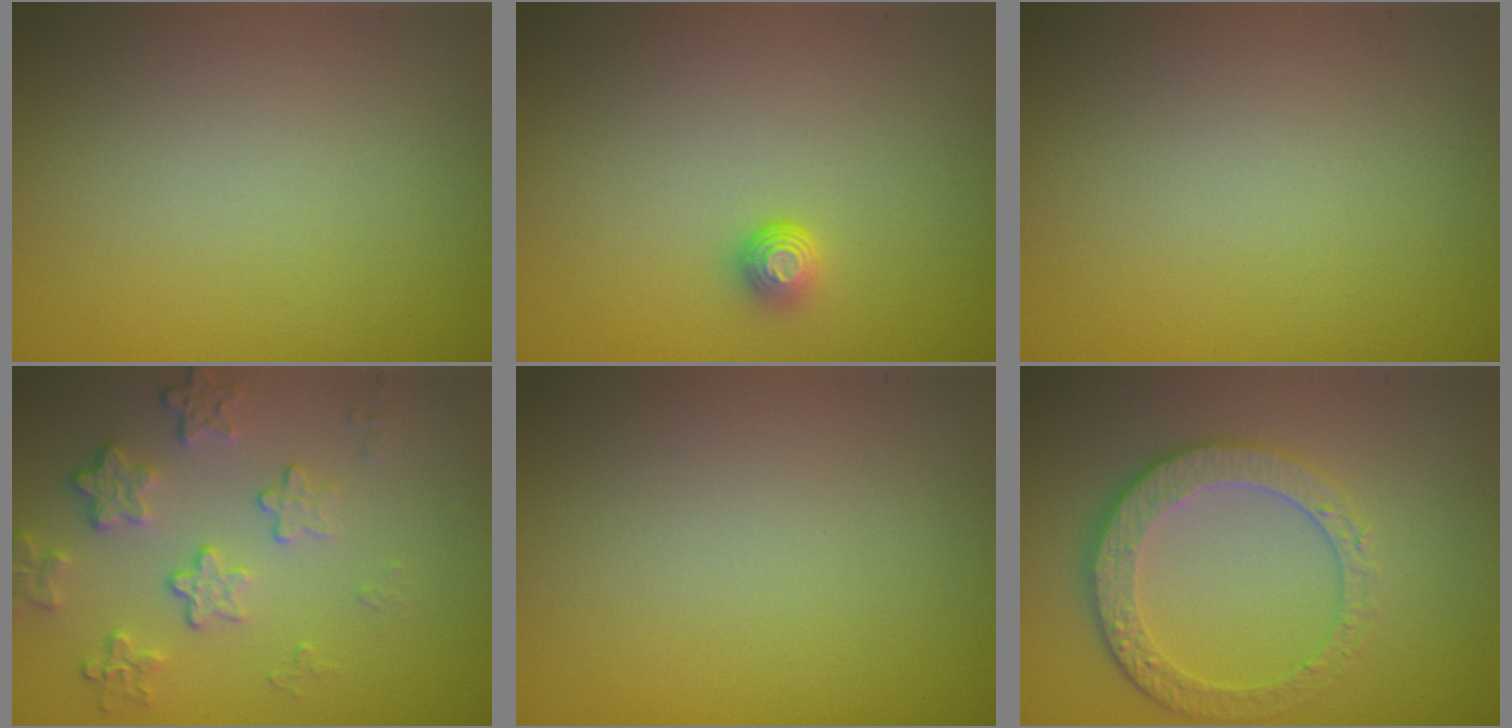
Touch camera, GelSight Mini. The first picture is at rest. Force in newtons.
{"total": 1.3, "press": 1.0, "slide": 0.9}
{"total": 0.0}
{"total": 4.2, "press": 3.1, "slide": 2.9}
{"total": 0.0}
{"total": 4.7, "press": 3.3, "slide": 3.3}